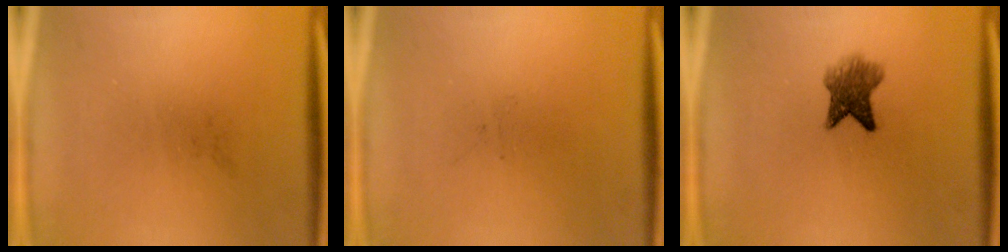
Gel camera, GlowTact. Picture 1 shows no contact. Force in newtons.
{"total": 0.0}
{"total": 5.2}